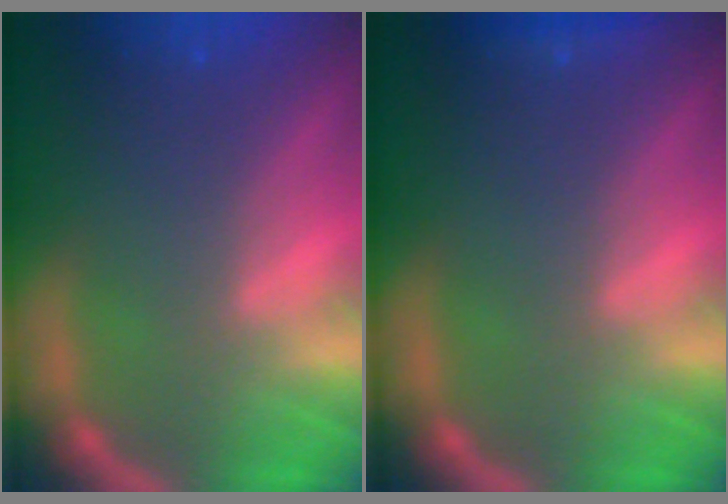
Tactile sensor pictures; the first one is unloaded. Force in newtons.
{"total": 0.9}